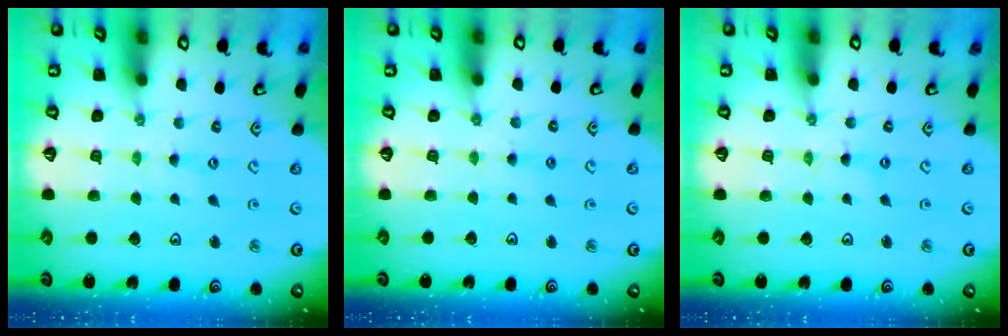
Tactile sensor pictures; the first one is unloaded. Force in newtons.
{"total": 3.0, "press": 2.9, "slide": 0.5}
{"total": 0.0}